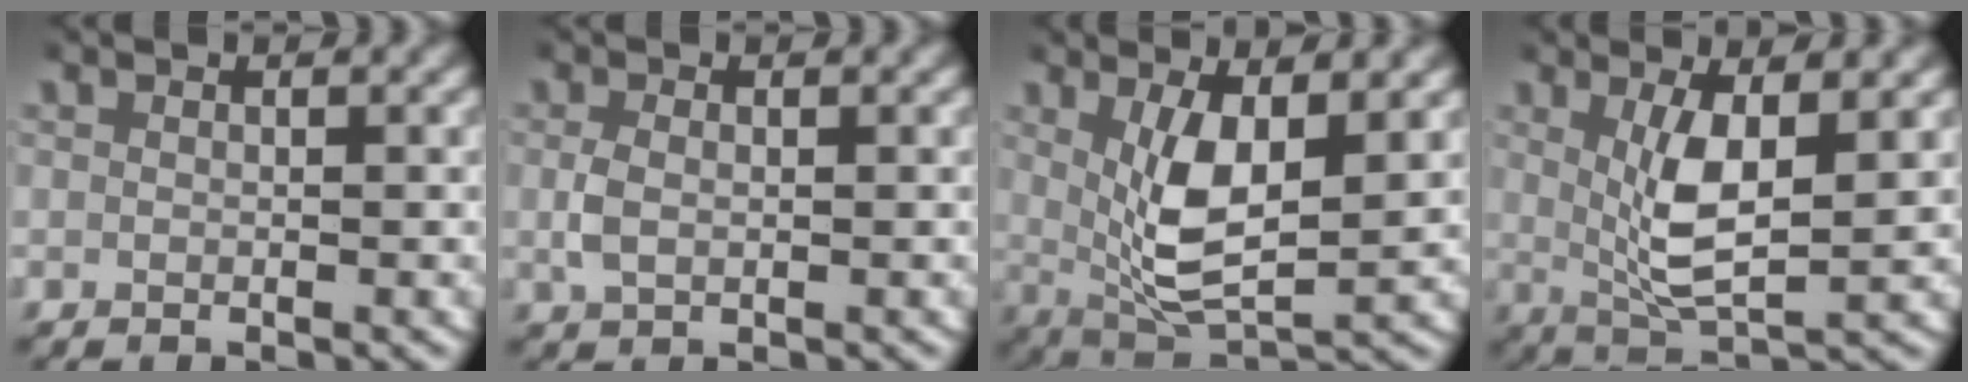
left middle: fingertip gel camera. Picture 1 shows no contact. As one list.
[{"total": 1.7, "force": [0.1, 1.1, 1.3], "torque": [-0.039, -0.002, 0.005]}, {"total": 6.2, "force": [1.3, 2.7, 5.4], "torque": [-0.111, -0.016, 0.033]}, {"total": 5.1, "force": [1.1, 1.7, 4.7], "torque": [-0.096, -0.010, 0.026]}]